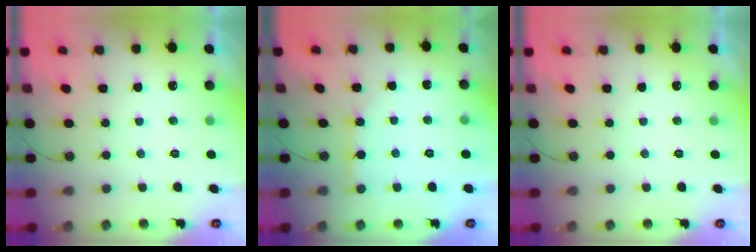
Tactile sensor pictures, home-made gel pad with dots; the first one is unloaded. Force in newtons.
{"total": 3.6, "press": 3.6, "slide": 0.1}
{"total": 0.0}